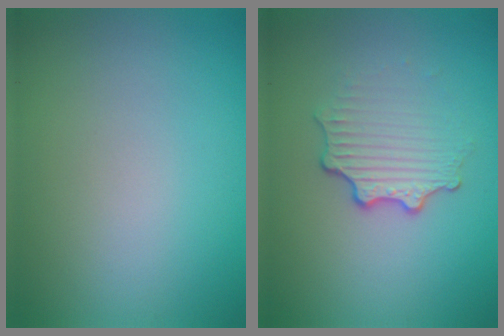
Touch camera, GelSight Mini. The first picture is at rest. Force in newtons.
{"total": 3.4, "press": 2.4, "slide": 2.5}